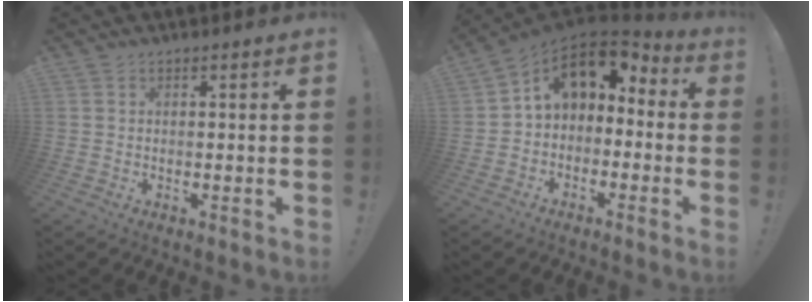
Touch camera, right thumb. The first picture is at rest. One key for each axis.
{"total": 9.2, "fx": 2.9, "fy": 6.4, "fz": 5.9, "tx": -0.085, "ty": -0.010, "tz": 0.055}